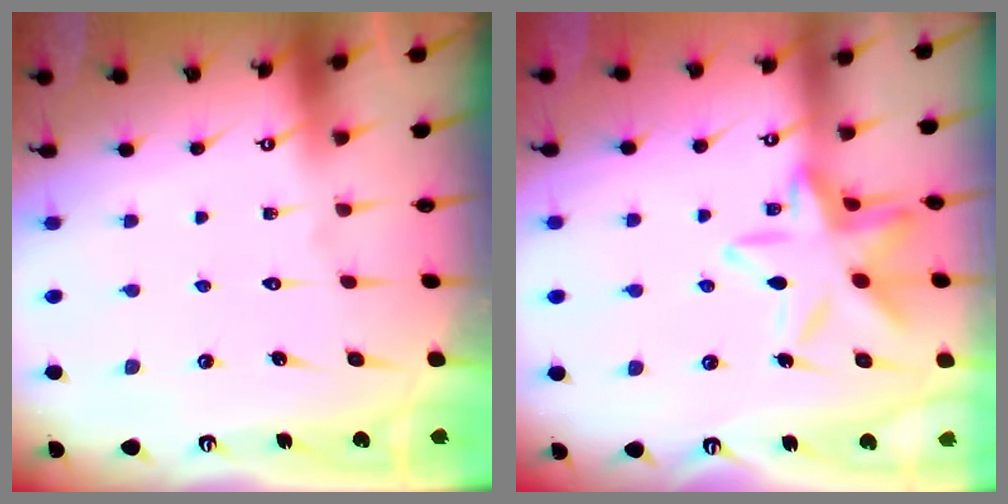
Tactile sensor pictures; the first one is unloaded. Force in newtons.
{"total": 15.4, "press": 15.4, "slide": 0.9}